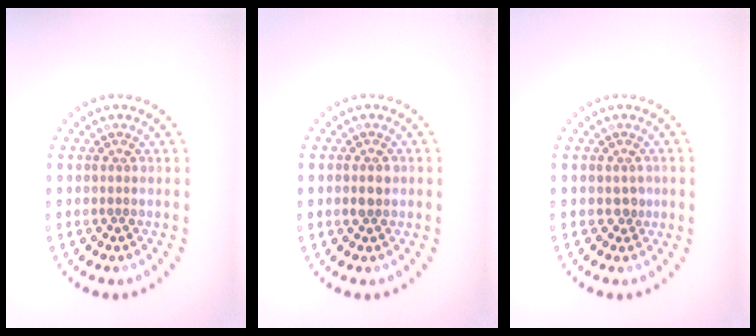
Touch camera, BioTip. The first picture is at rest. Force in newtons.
{"total": 0.9, "press": 0.9, "slide": 0.1}
{"total": 1.0, "press": 0.8, "slide": 0.6}